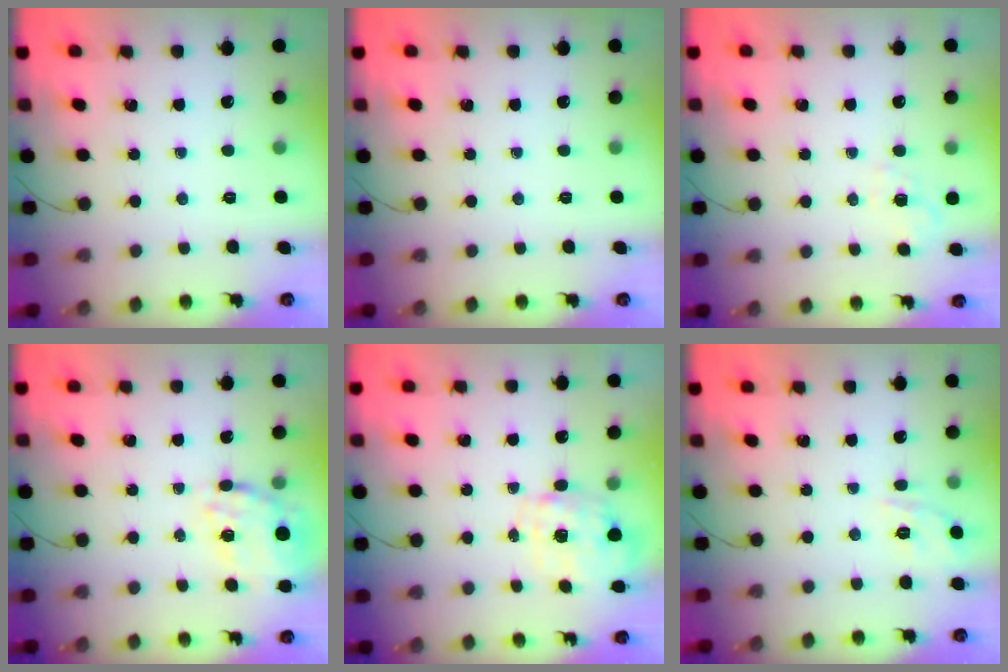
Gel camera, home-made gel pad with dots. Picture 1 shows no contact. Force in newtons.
{"total": 0.0}
{"total": 2.2, "press": 1.6, "slide": 1.6}
{"total": 15.8, "press": 15.5, "slide": 2.7}
{"total": 2.8, "press": 2.7, "slide": 0.9}
{"total": 9.7, "press": 9.6, "slide": 1.6}